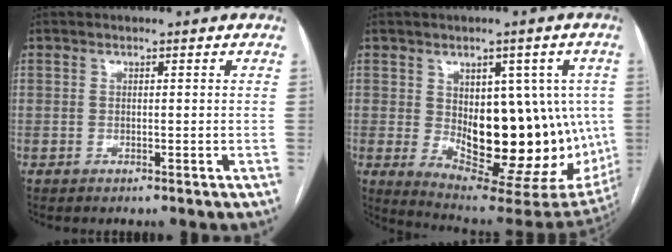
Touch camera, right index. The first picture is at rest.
{"total": 20.1, "force": [-0.9, 9.6, 17.6], "torque": [-0.211, 0.001, 0.017]}